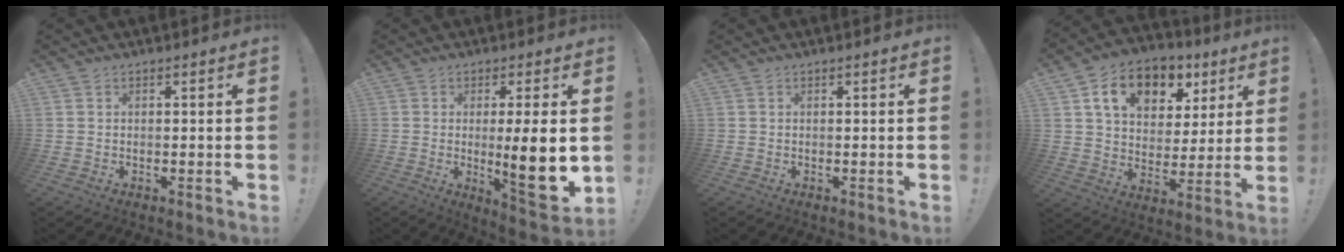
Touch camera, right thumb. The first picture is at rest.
{"total": 13.0, "force": [-0.5, 1.9, 12.8], "torque": [-0.180, -0.015, -0.006]}
{"total": 0.0}
{"total": 14.9, "force": [7.4, 10.1, 8.1], "torque": [-0.130, -0.026, 0.136]}